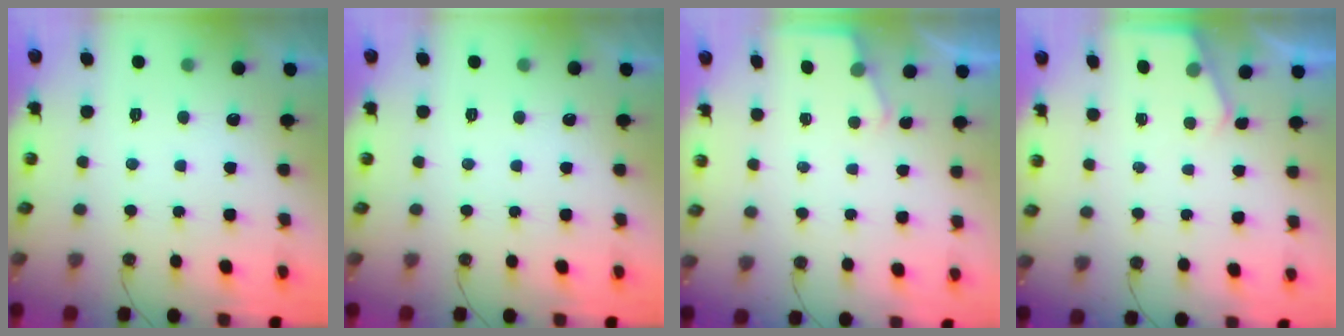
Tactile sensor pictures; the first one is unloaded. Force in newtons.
{"total": 0.0}
{"total": 2.3, "press": 2.3, "slide": 0.4}
{"total": 2.4, "press": 2.4, "slide": 0.4}